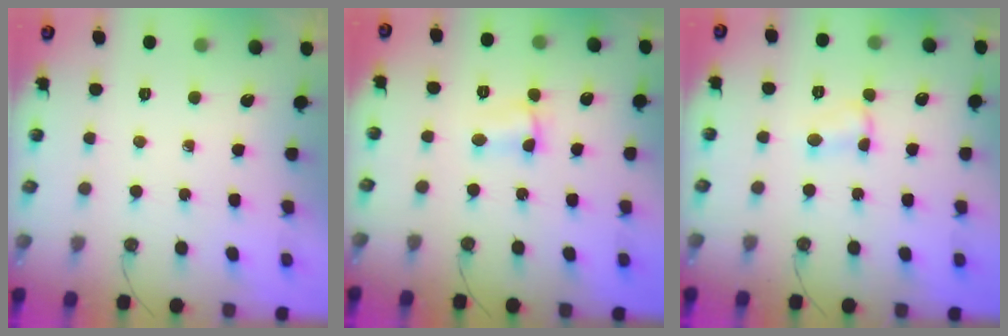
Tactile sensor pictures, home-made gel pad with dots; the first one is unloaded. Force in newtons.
{"total": 2.1, "press": 2.0, "slide": 0.5}
{"total": 3.4, "press": 3.4, "slide": 0.5}